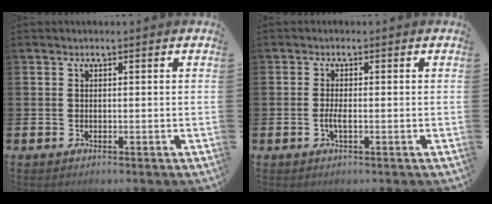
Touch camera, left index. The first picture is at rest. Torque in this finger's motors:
{"motor_torque": [0.45, 0.14, 0.05, 0.07]}